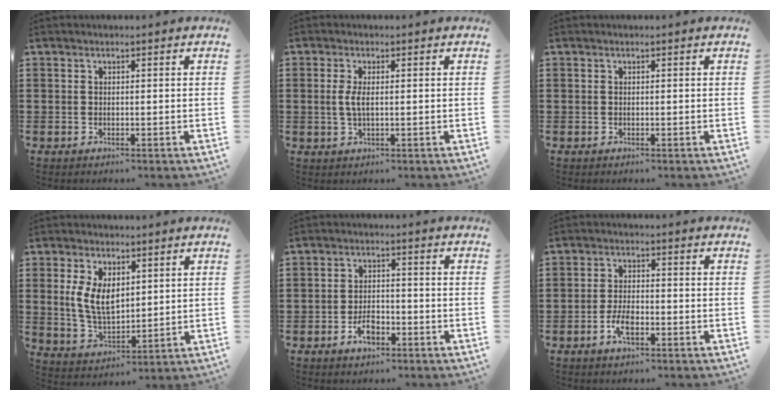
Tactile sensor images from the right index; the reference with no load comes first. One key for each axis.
{"total": 2.7, "fx": 0.1, "fy": 0.9, "fz": 2.6, "tx": -0.065, "ty": -0.005, "tz": -0.004}
{"total": 0.0}
{"total": 7.1, "fx": 1.8, "fy": 4.1, "fz": 5.5, "tx": -0.122, "ty": 0.009, "tz": 0.033}
{"total": 6.1, "fx": -3.9, "fy": 3.5, "fz": 3.2, "tx": -0.049, "ty": 0.012, "tz": -0.072}
{"total": 3.9, "fx": -1.8, "fy": 1.6, "fz": 3.1, "tx": -0.068, "ty": -0.002, "tz": -0.036}